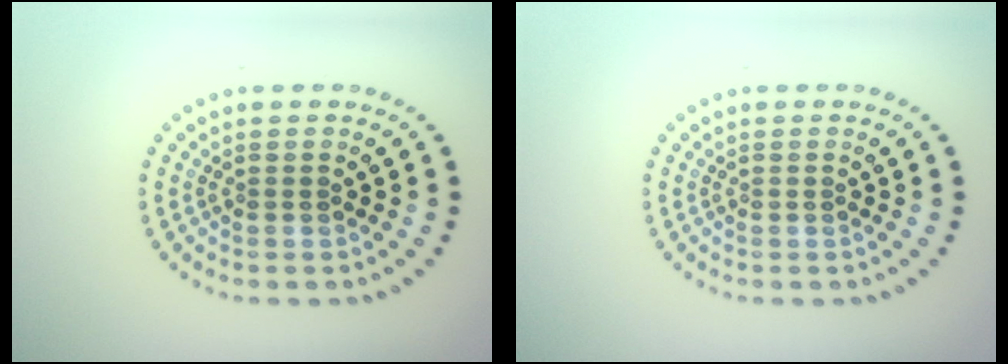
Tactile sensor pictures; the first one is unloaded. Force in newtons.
{"total": 0.0}